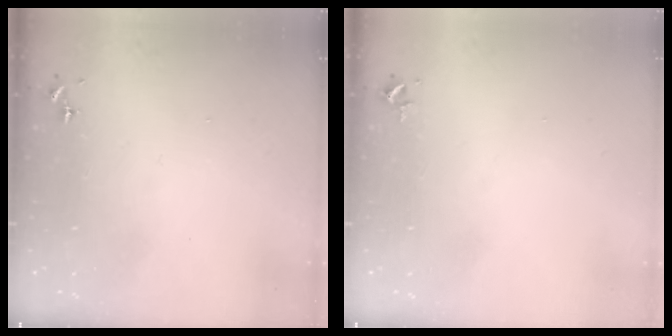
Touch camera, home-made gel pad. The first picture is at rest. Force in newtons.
{"total": 2.2, "press": 2.2, "slide": 0.3}